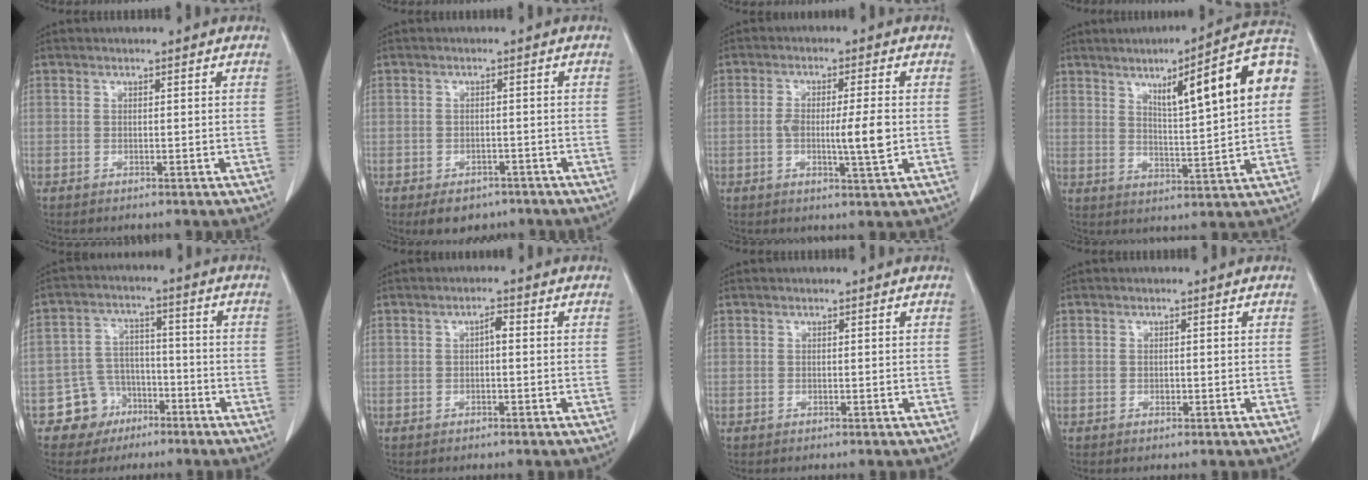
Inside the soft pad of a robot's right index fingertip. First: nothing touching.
{"total": 5.1, "force": [-3.7, 3.2, 1.7], "torque": [-0.014, 0.003, -0.045]}
{"total": 6.6, "force": [-0.7, 0.6, 6.6], "torque": [-0.117, -0.004, -0.012]}
{"total": 16.3, "force": [4.8, 1.5, 15.5], "torque": [-0.216, 0.023, 0.065]}
{"total": 6.7, "force": [-3.6, 5.6, 0.3], "torque": [0.003, 0.014, -0.053]}
{"total": 1.5, "force": [0.0, 0.5, 1.4], "torque": [-0.024, 0.005, 0.000]}
{"total": 0.0}
{"total": 0.5, "force": [-0.1, 0.4, 0.4], "torque": [-0.007, 0.000, -0.002]}